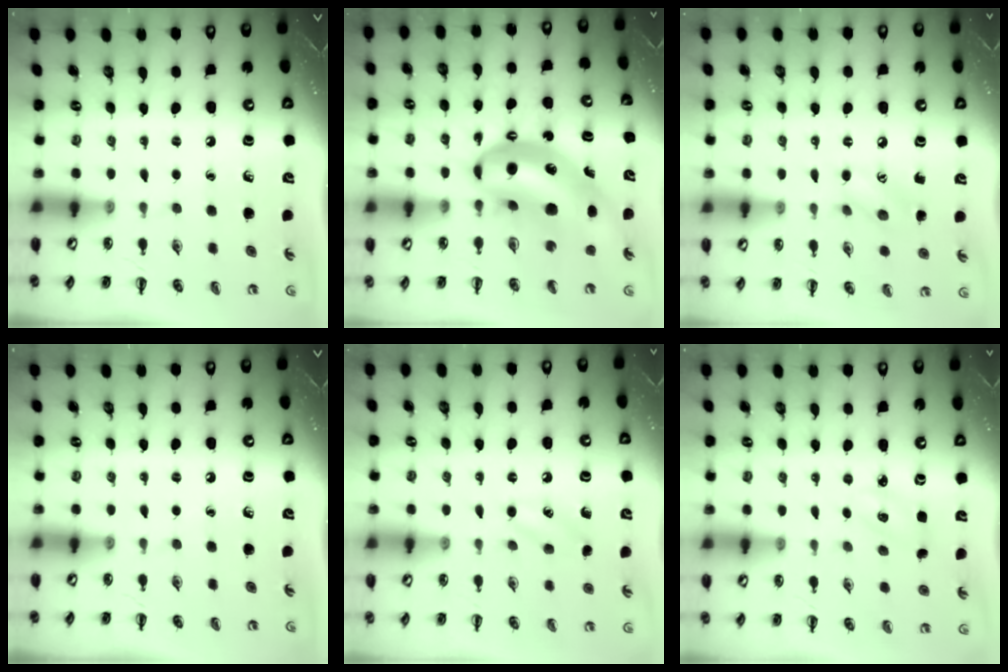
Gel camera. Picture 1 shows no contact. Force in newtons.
{"total": 12.9, "press": 12.4, "slide": 3.4}
{"total": 6.7, "press": 6.7, "slide": 0.7}
{"total": 0.0}
{"total": 8.7, "press": 8.5, "slide": 1.8}
{"total": 2.8, "press": 2.7, "slide": 0.7}